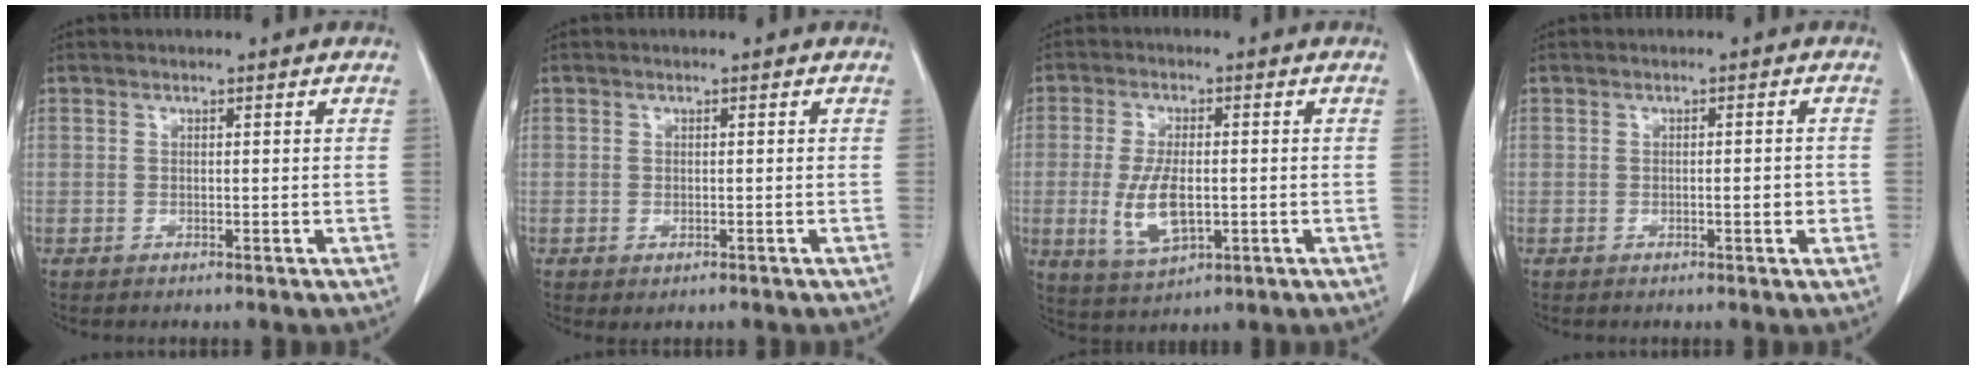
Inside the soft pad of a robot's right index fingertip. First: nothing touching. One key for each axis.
{"total": 0.7, "fx": -0.3, "fy": 0.3, "fz": 0.5, "tx": -0.009, "ty": -0.003, "tz": 0.000}
{"total": 7.8, "fx": -1.3, "fy": 3.2, "fz": 7.0, "tx": -0.147, "ty": -0.006, "tz": -0.015}
{"total": 2.0, "fx": -0.5, "fy": 0.5, "fz": 1.8, "tx": -0.028, "ty": 0.001, "tz": -0.006}